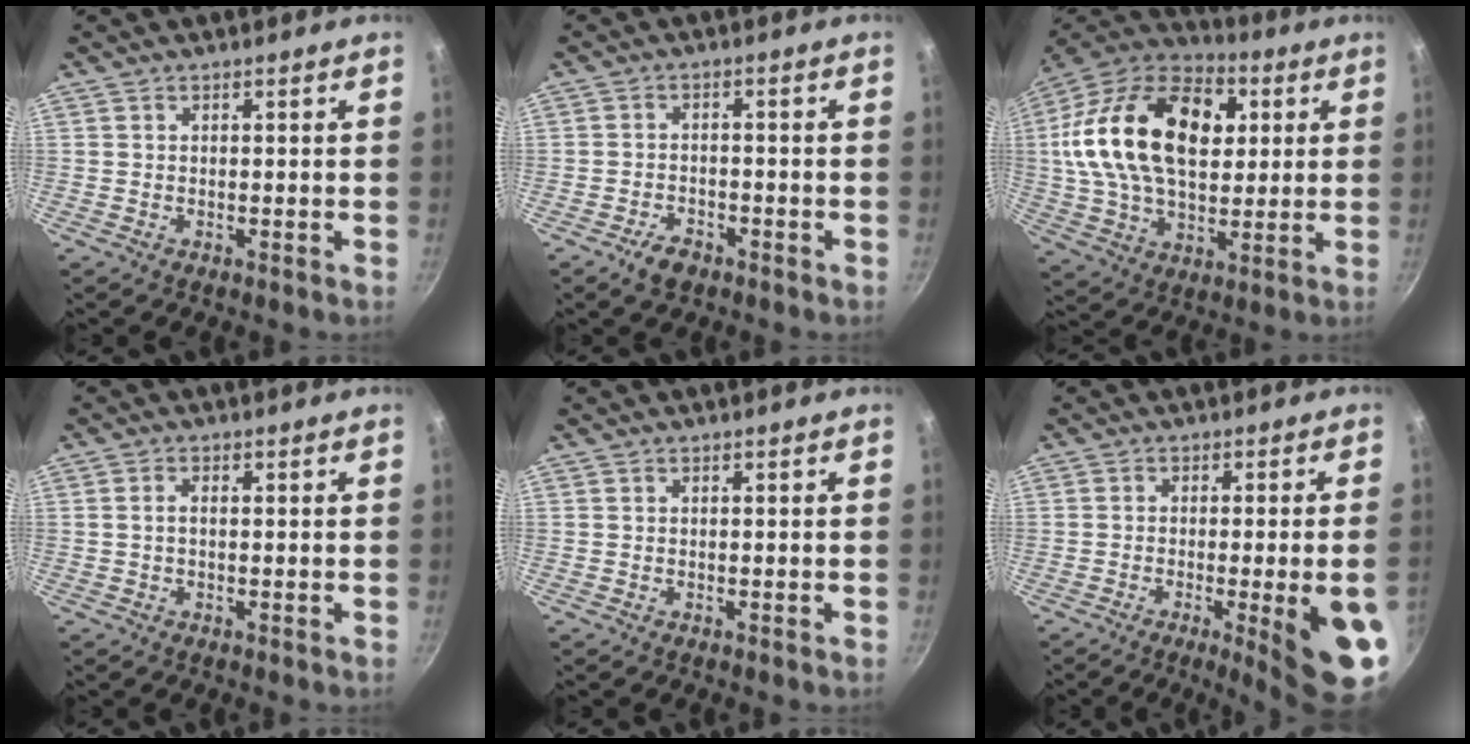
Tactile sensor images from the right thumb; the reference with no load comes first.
{"total": 4.2, "force": [-2.8, 2.3, 2.1], "torque": [-0.034, 0.021, -0.044]}
{"total": 27.9, "force": [5.4, 17.5, 21.1], "torque": [-0.363, 0.016, 0.081]}
{"total": 1.5, "force": [0.0, 0.8, 1.3], "torque": [-0.030, 0.006, -0.001]}
{"total": 0.0}
{"total": 13.8, "force": [-4.3, 2.0, 12.9], "torque": [-0.150, 0.007, -0.051]}